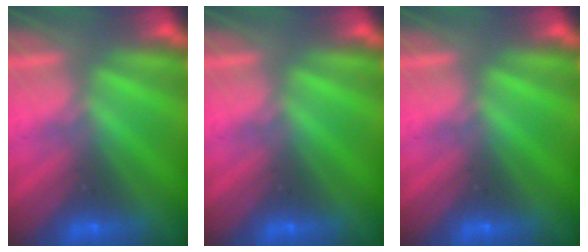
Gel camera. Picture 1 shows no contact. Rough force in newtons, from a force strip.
{"total": 0.0}
{"total": 0.0}